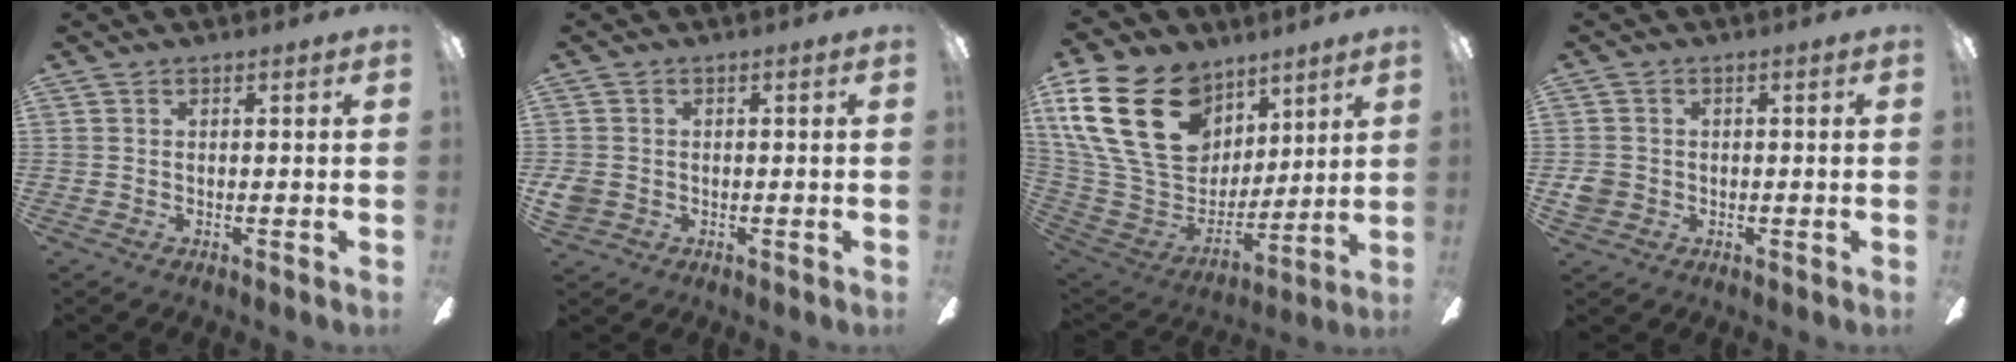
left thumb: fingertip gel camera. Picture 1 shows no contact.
{"total": 3.3, "force": [-0.5, 3.0, 1.2], "torque": [-0.027, 0.005, -0.007]}
{"total": 27.4, "force": [11.6, 18.9, 16.0], "torque": [-0.344, -0.041, 0.227]}
{"total": 3.7, "force": [-0.5, 3.5, 1.2], "torque": [-0.006, 0.004, -0.011]}